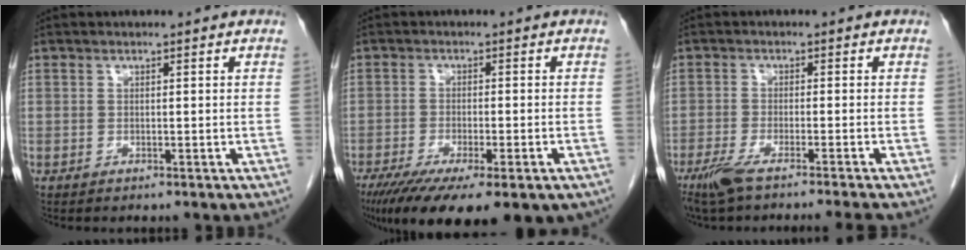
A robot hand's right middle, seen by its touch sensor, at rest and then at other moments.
{"total": 16.9, "force": [-11.1, 4.5, 11.9], "torque": [-0.180, -0.032, -0.164]}
{"total": 7.6, "force": [-6.0, -0.6, 4.6], "torque": [-0.073, -0.020, -0.102]}